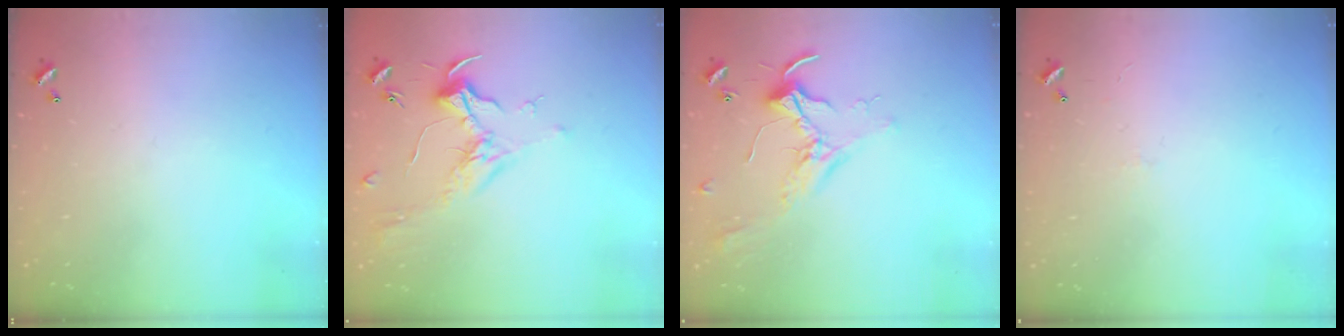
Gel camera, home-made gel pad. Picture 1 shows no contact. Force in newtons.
{"total": 1.7, "press": 1.5, "slide": 0.7}
{"total": 2.5, "press": 2.5, "slide": 0.5}
{"total": 1.2, "press": 1.1, "slide": 0.5}